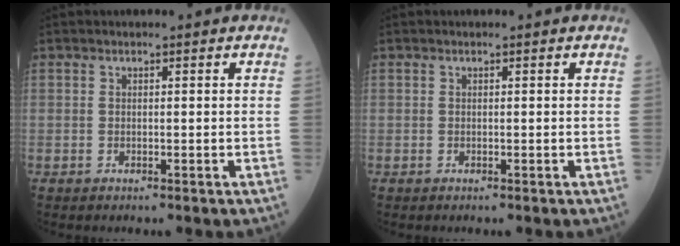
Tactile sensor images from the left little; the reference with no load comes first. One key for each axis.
{"total": 0.0}